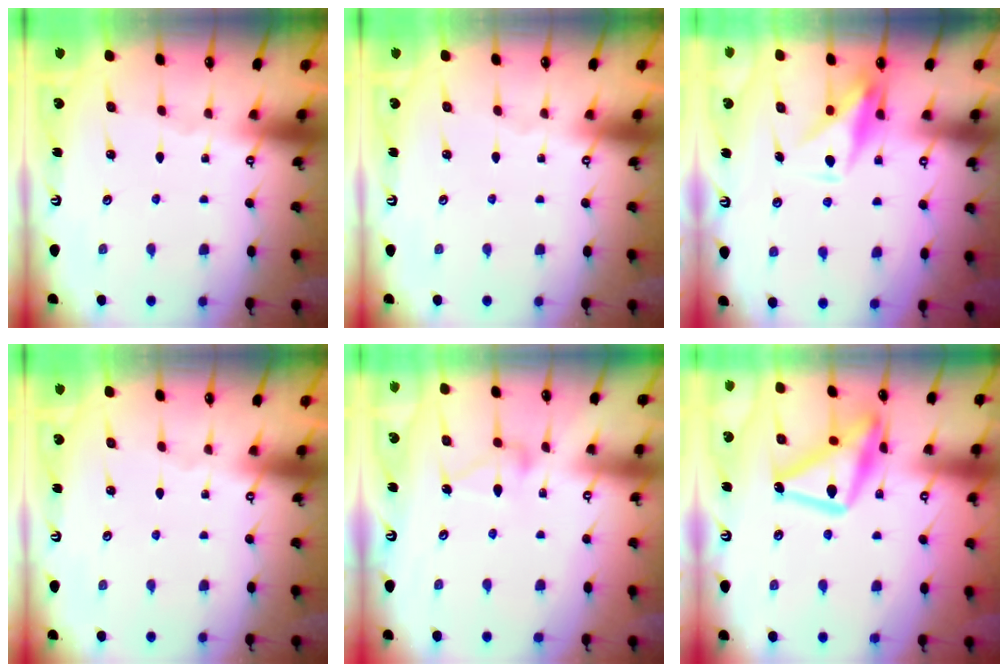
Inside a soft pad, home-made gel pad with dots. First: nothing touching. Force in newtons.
{"total": 0.0}
{"total": 10.2, "press": 10.2, "slide": 0.6}
{"total": 0.0}
{"total": 11.2, "press": 11.2, "slide": 0.5}
{"total": 18.2, "press": 18.2, "slide": 1.2}